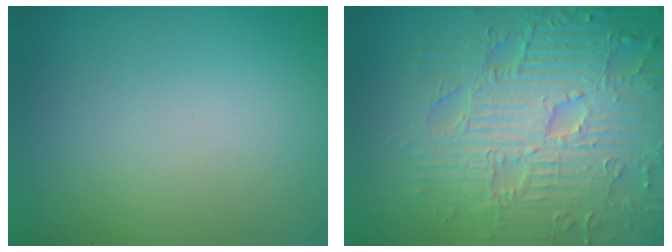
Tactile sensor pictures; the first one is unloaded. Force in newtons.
{"total": 9.4, "press": 6.6, "slide": 6.7}